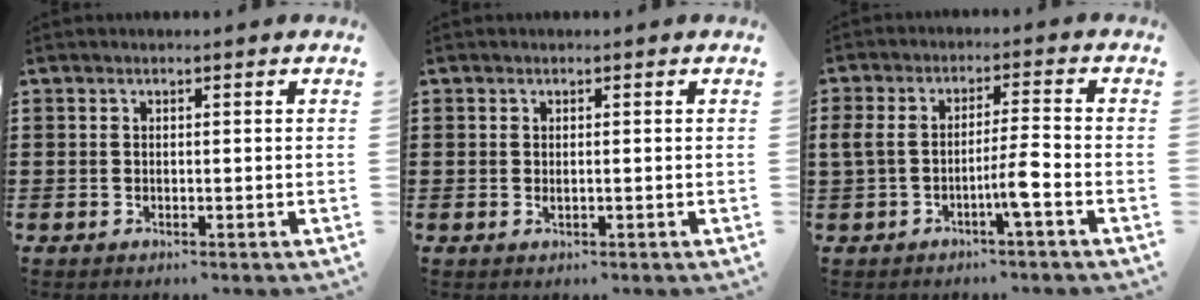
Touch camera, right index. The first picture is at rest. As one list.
[{"total": 0.7, "force": [0.1, 0.1, 0.7], "torque": [-0.014, -0.002, 0.002]}, {"total": 5.6, "force": [-2.1, 0.9, 5.1], "torque": [-0.103, -0.004, -0.044]}]